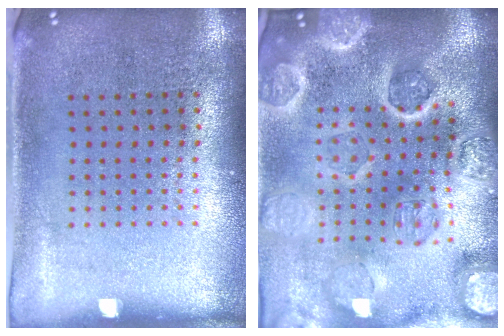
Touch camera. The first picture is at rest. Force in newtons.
{"total": 5.1, "press": 4.4, "slide": 2.6}